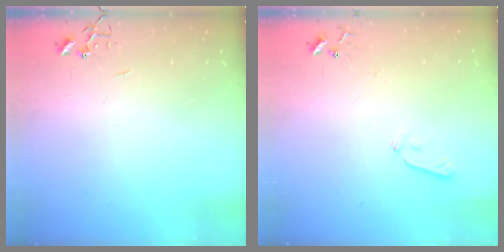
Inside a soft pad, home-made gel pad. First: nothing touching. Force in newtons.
{"total": 5.4, "press": 5.4, "slide": 0.8}